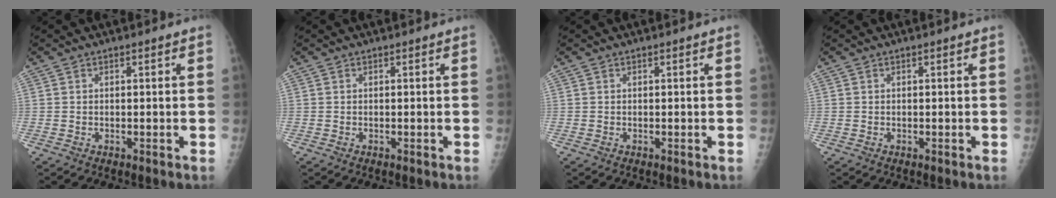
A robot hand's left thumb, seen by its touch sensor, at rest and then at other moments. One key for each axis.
{"total": 0.0}
{"total": 0.0}
{"total": 0.0}